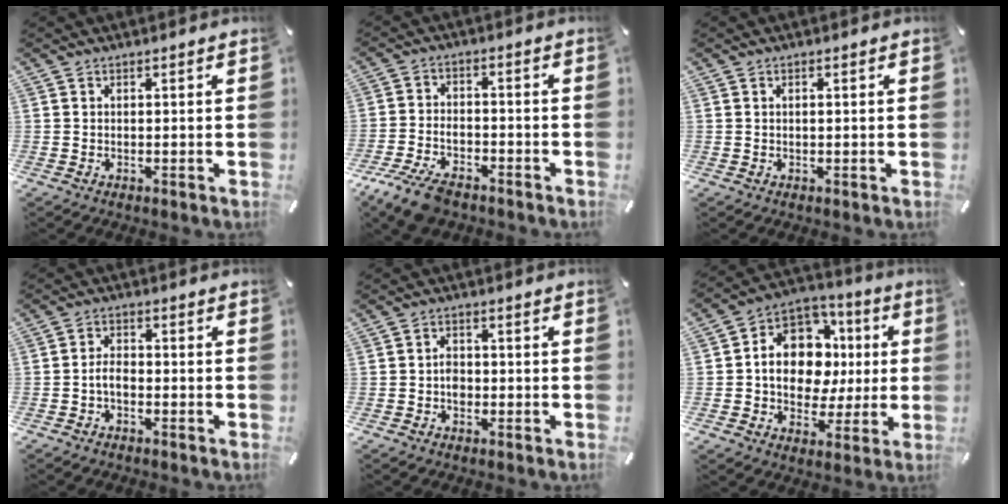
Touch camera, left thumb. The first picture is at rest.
{"total": 7.9, "force": [-5.7, 3.8, 4.0], "torque": [-0.087, 0.023, -0.108]}
{"total": 0.6, "force": [0.1, 0.1, 0.6], "torque": [-0.010, 0.001, 0.002]}
{"total": 3.3, "force": [-1.4, 1.9, 2.4], "torque": [-0.050, 0.007, -0.028]}
{"total": 3.0, "force": [-0.7, 2.3, 1.7], "torque": [-0.032, 0.006, -0.013]}
{"total": 14.3, "force": [0.3, 11.8, 8.1], "torque": [-0.131, -0.010, 0.011]}